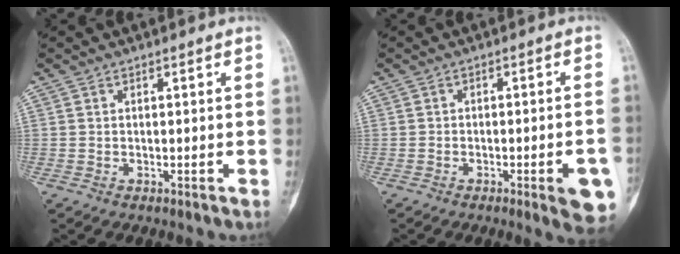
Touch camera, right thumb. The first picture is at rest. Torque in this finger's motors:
{"motor_torque": [1.80, 1.23, 1.21, -0.70, 0.39]}